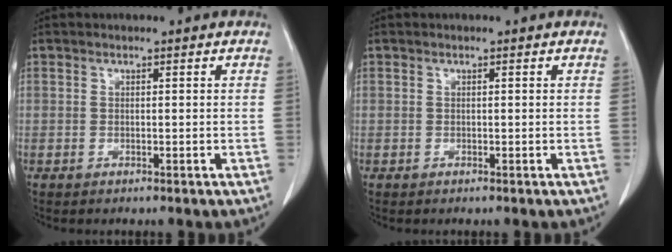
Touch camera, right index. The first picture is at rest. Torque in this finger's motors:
{"motor_torque": [0.14, 0.03, -0.01, 0.01]}